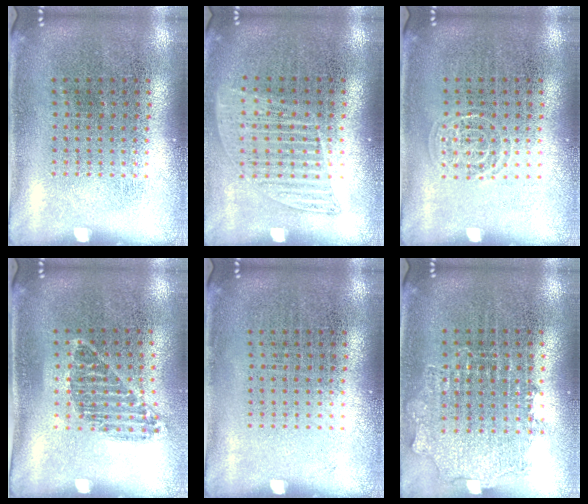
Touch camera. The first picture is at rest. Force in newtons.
{"total": 1.2, "press": 1.1, "slide": 0.5}
{"total": 1.3, "press": 1.3, "slide": 0.2}
{"total": 1.0, "press": 0.8, "slide": 0.5}
{"total": 0.0}
{"total": 1.0, "press": 1.0, "slide": 0.2}